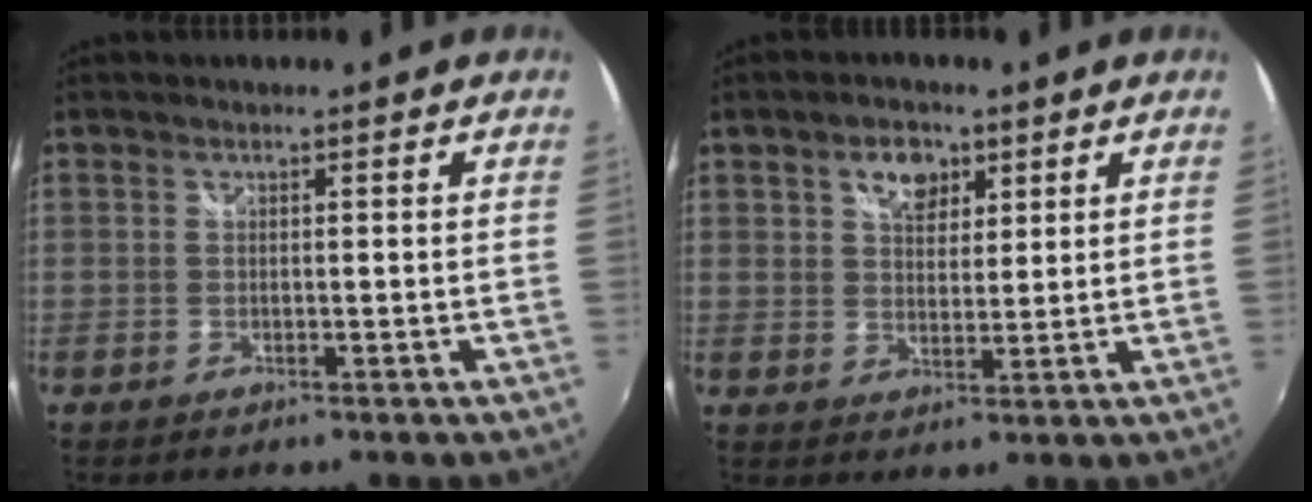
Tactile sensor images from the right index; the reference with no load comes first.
{"total": 5.9, "force": [3.1, 3.9, 3.2], "torque": [-0.043, 0.013, 0.054]}